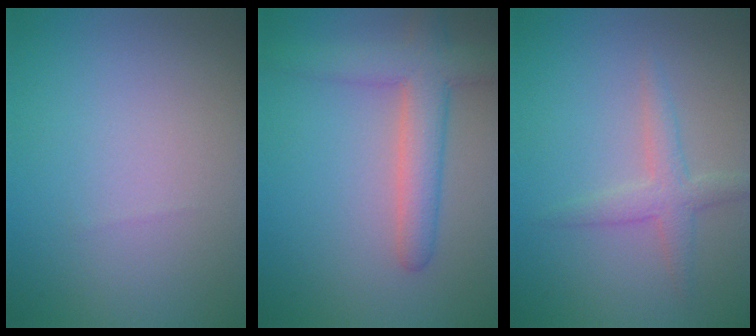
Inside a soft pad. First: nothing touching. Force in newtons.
{"total": 4.9, "press": 4.9, "slide": 0.3}
{"total": 2.4, "press": 2.4, "slide": 0.1}